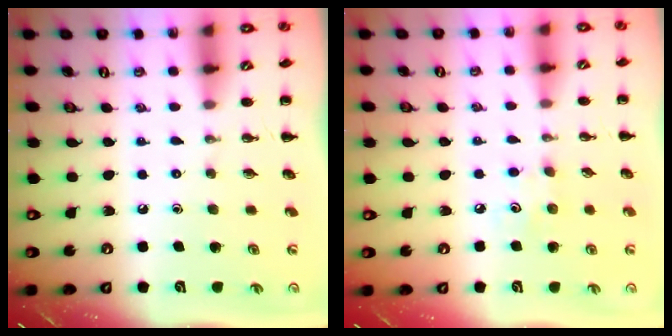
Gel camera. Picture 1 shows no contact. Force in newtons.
{"total": 3.7, "press": 3.5, "slide": 1.0}